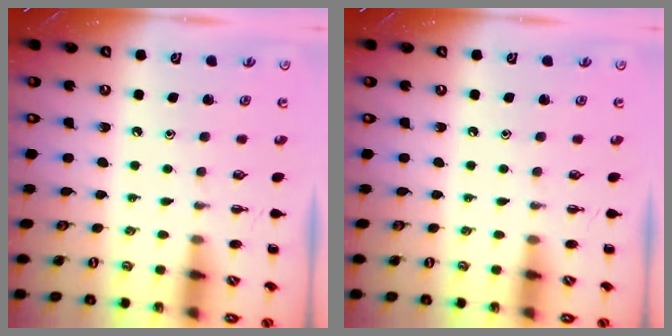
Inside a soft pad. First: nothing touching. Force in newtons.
{"total": 0.0}